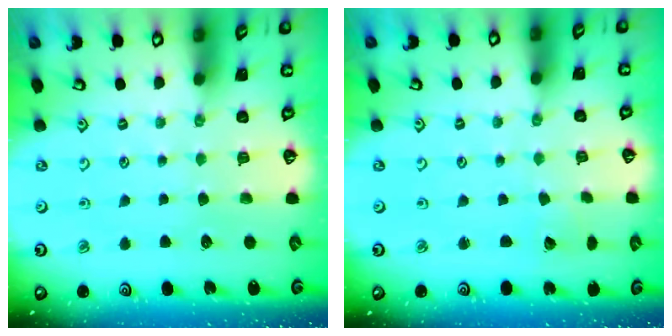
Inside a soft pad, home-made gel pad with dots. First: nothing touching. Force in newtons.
{"total": 1.8, "press": 1.8, "slide": 0.0}